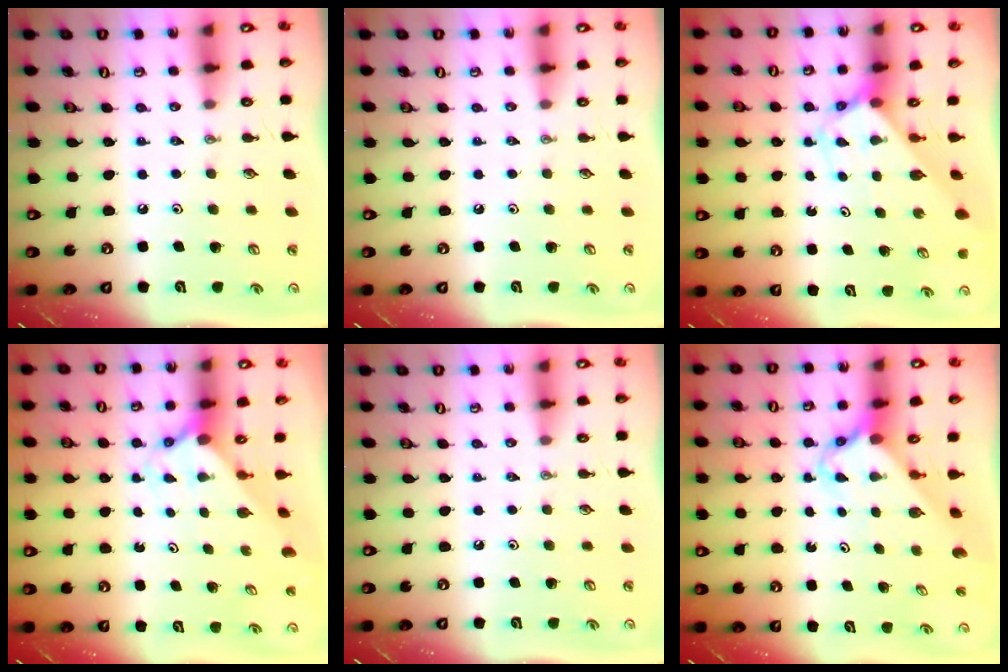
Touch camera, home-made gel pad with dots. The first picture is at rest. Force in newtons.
{"total": 0.0}
{"total": 2.8, "press": 2.8, "slide": 0.2}
{"total": 1.7, "press": 1.7, "slide": 0.1}
{"total": 0.0}
{"total": 2.7, "press": 2.7, "slide": 0.2}